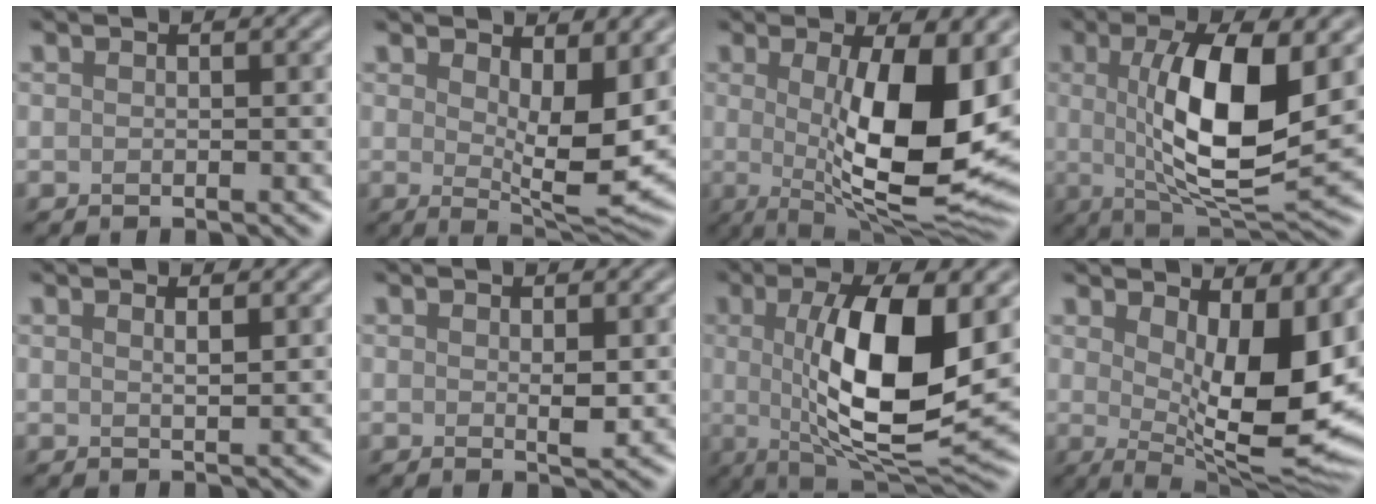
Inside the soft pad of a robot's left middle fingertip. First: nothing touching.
{"total": 6.3, "force": [1.5, 2.2, 5.7], "torque": [-0.091, -0.018, 0.031]}
{"total": 12.9, "force": [0.4, 3.9, 12.2], "torque": [-0.176, -0.017, 0.008]}
{"total": 10.4, "force": [1.2, 3.3, 9.8], "torque": [-0.161, -0.009, 0.024]}
{"total": 1.1, "force": [0.7, 0.3, 0.8], "torque": [-0.007, 0.001, 0.009]}
{"total": 1.3, "force": [0.3, 0.4, 1.3], "torque": [-0.021, -0.004, 0.004]}
{"total": 11.7, "force": [1.0, 3.8, 11.0], "torque": [-0.184, -0.009, 0.020]}
{"total": 11.0, "force": [2.0, 4.0, 10.0], "torque": [-0.143, -0.023, 0.035]}